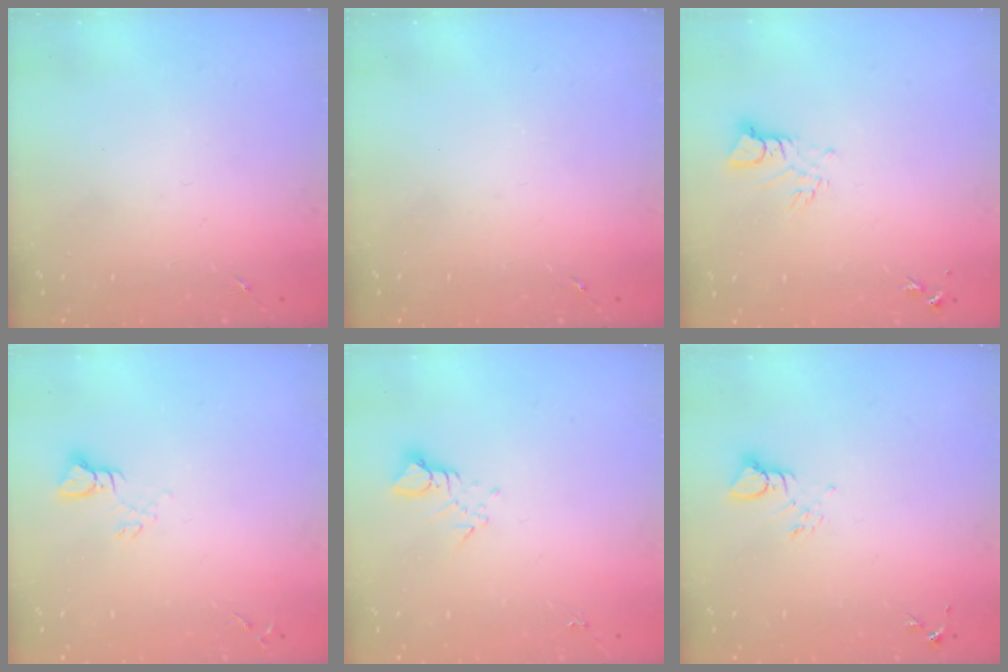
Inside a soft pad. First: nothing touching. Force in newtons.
{"total": 0.0}
{"total": 3.7, "press": 3.7, "slide": 0.4}
{"total": 3.6, "press": 3.5, "slide": 0.3}
{"total": 3.2, "press": 3.2, "slide": 0.2}
{"total": 3.8, "press": 3.8, "slide": 0.5}